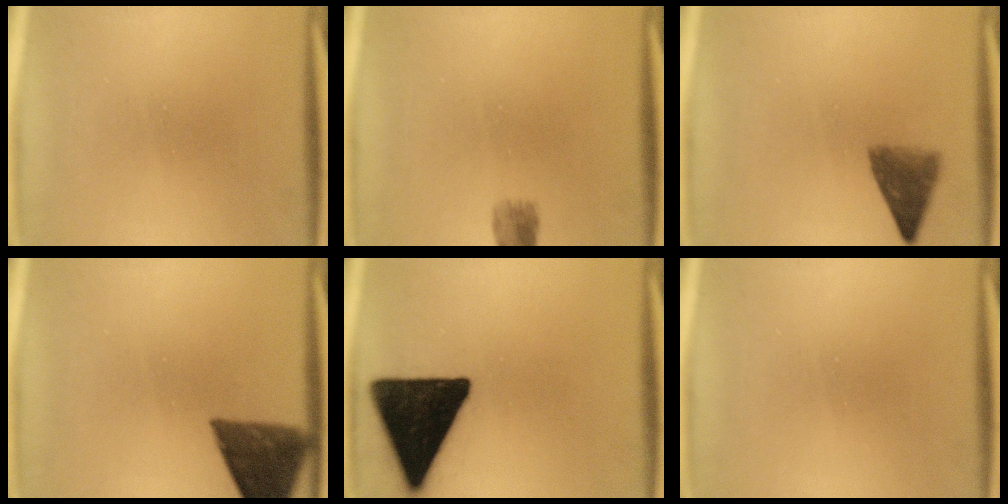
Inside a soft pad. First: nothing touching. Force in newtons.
{"total": 1.3}
{"total": 4.7}
{"total": 10.6}
{"total": 19.3}
{"total": 0.0}